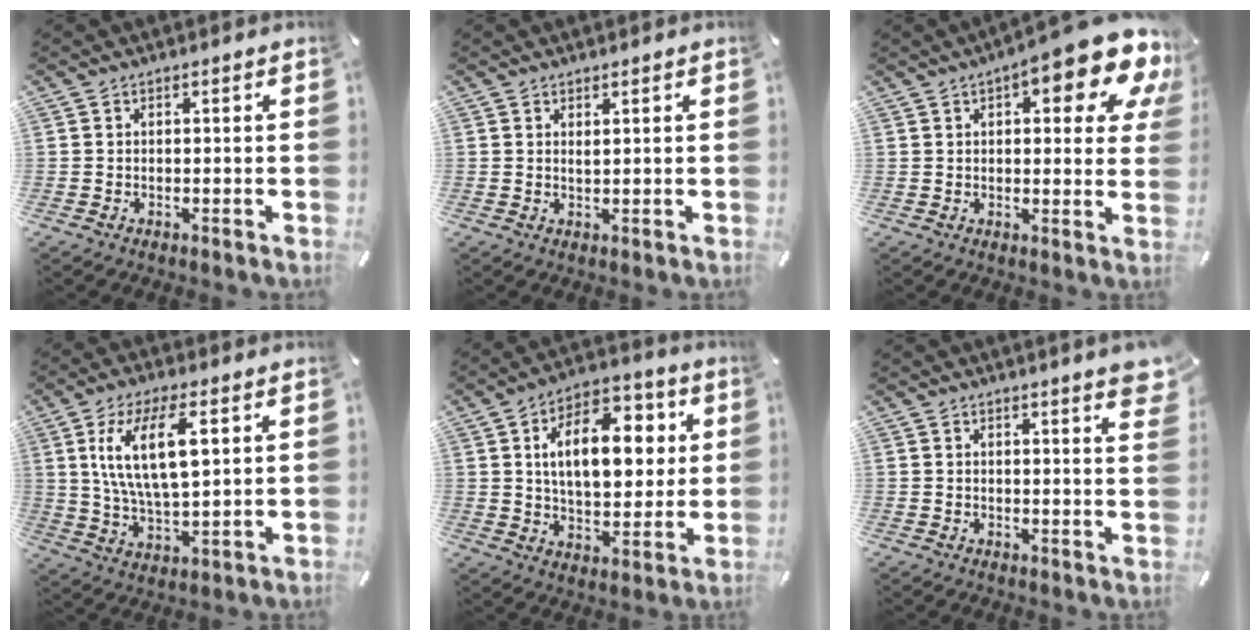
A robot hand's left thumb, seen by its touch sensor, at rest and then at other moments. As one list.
[{"total": 1.0, "force": [0.7, 0.1, 0.7], "torque": [-0.015, -0.001, 0.012]}, {"total": 16.0, "force": [8.7, 5.2, 12.4], "torque": [-0.166, -0.055, 0.140]}, {"total": 14.1, "force": [5.3, 5.6, 11.8], "torque": [-0.236, 0.000, 0.087]}, {"total": 16.7, "force": [4.4, 9.5, 13.0], "torque": [-0.188, 0.003, 0.071]}, {"total": 4.3, "force": [3.0, 0.2, 3.0], "torque": [-0.049, -0.017, 0.050]}]